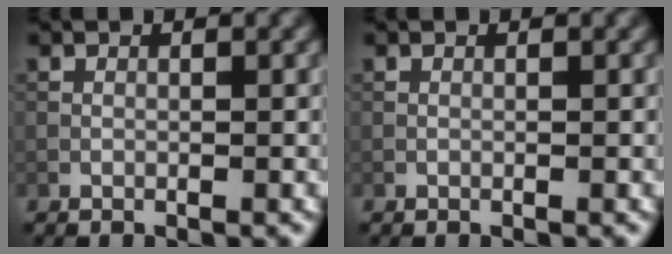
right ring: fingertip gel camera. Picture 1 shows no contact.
{"total": 0.0}